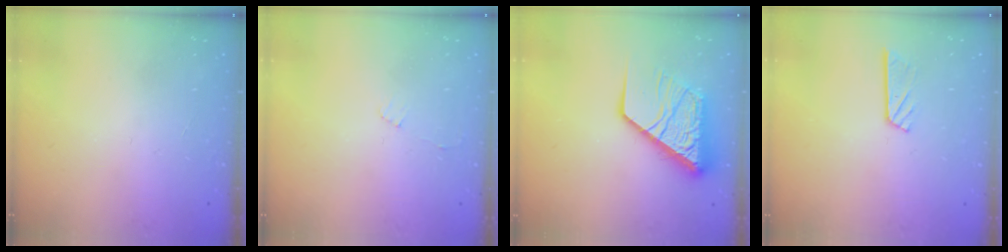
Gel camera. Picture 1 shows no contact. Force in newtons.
{"total": 3.4, "press": 3.4, "slide": 0.3}
{"total": 14.4, "press": 14.3, "slide": 1.8}
{"total": 4.5, "press": 4.5, "slide": 0.2}